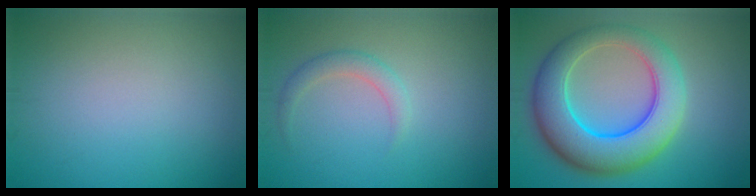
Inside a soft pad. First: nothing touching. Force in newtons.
{"total": 1.7, "press": 1.7, "slide": 0.1}
{"total": 9.4, "press": 9.4, "slide": 0.2}